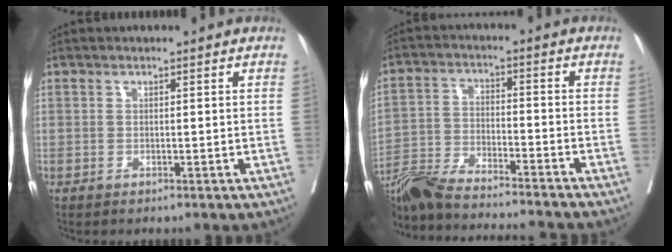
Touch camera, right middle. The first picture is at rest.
{"total": 18.0, "force": [-16.4, 0.4, 7.5], "torque": [-0.144, -0.024, -0.273]}